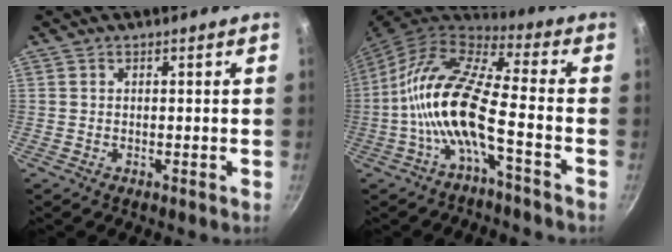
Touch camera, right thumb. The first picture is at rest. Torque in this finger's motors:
{"motor_torque": [-0.26, 1.32, 1.94, -0.83, 0.82]}